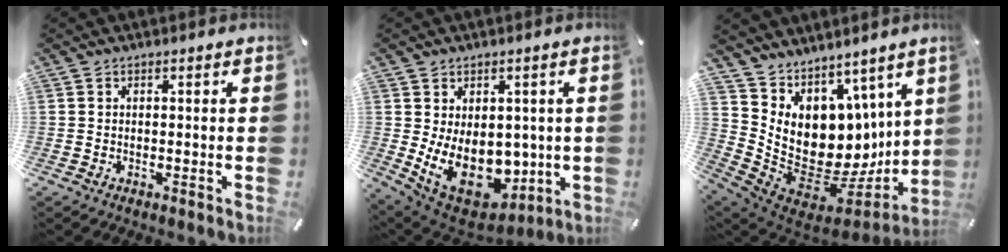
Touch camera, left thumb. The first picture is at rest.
{"total": 15.5, "force": [-0.4, 11.7, 10.1], "torque": [-0.152, -0.032, 0.011]}
{"total": 10.9, "force": [0.7, 9.4, 5.6], "torque": [-0.113, -0.068, 0.024]}